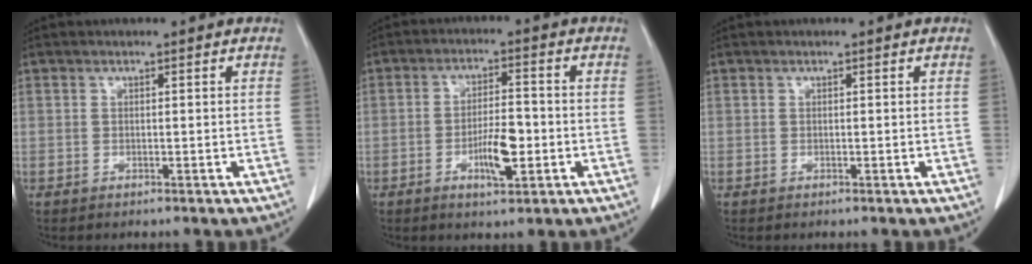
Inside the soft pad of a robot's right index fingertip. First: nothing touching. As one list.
[{"total": 6.3, "force": [-1.9, 1.7, 5.8], "torque": [-0.105, 0.000, -0.031]}, {"total": 0.0}]